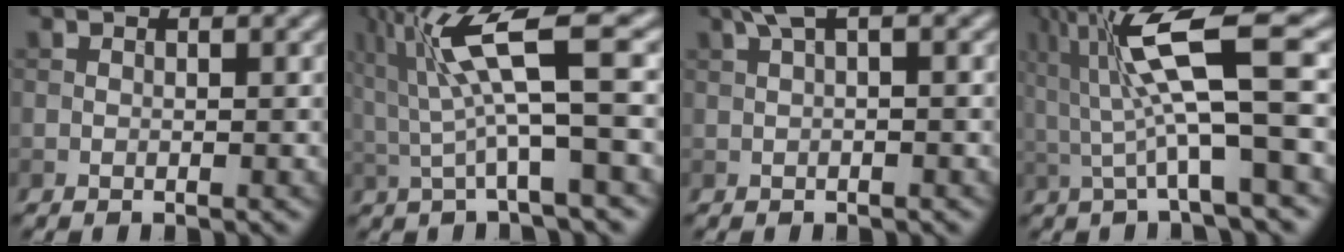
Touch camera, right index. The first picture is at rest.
{"total": 8.2, "force": [1.7, 1.4, 7.9], "torque": [-0.150, 0.008, 0.031]}
{"total": 2.2, "force": [0.8, 0.5, 2.0], "torque": [-0.040, 0.011, 0.014]}
{"total": 9.8, "force": [1.8, 1.9, 9.4], "torque": [-0.168, 0.008, 0.033]}